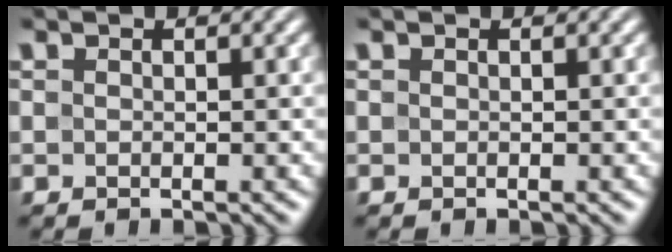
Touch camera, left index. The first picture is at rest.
{"total": 0.0}